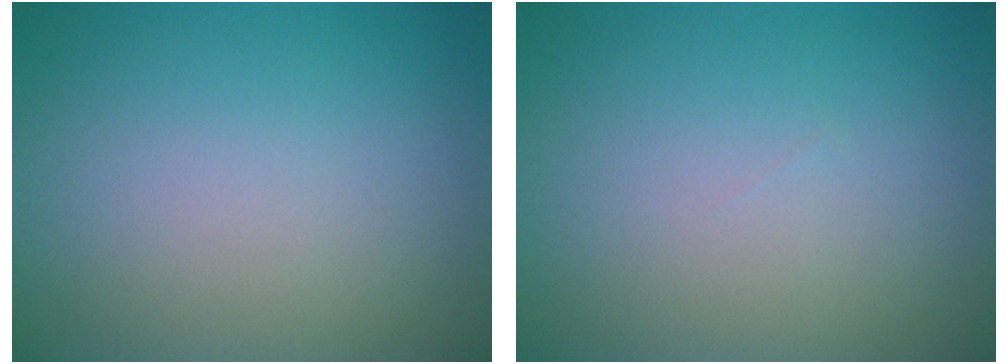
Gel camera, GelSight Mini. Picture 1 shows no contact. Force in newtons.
{"total": 0.0}